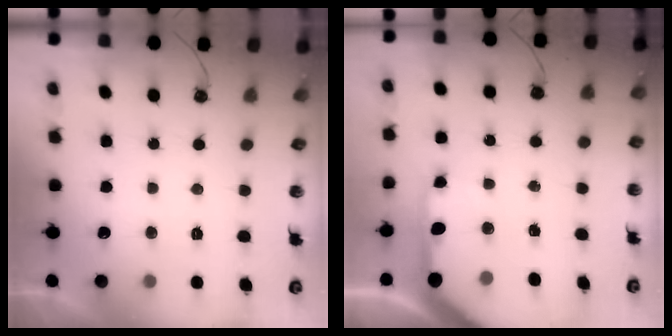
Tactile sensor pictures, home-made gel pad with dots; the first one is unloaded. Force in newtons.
{"total": 11.5, "press": 11.5, "slide": 1.3}